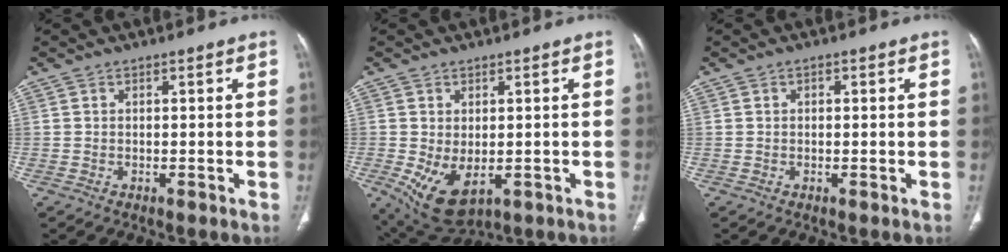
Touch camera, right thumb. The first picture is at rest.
{"total": 8.9, "force": [-2.0, 5.1, 7.0], "torque": [-0.122, -0.007, -0.011]}
{"total": 0.8, "force": [0.3, 0.6, 0.5], "torque": [-0.006, 0.003, 0.004]}